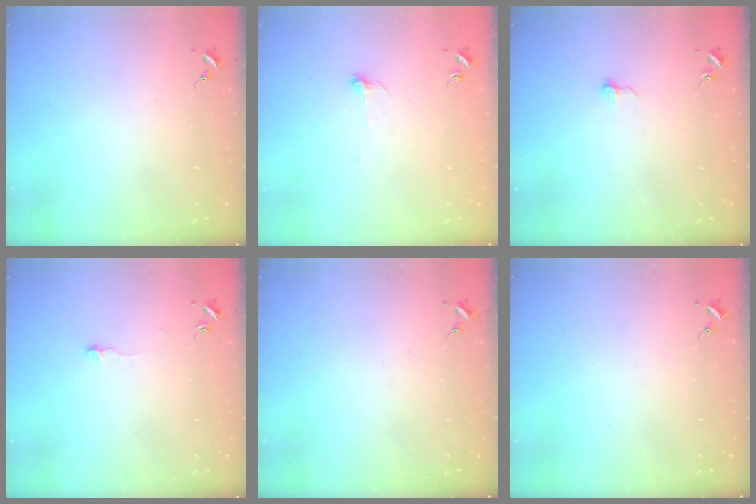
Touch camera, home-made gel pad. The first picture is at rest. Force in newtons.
{"total": 3.9, "press": 3.9, "slide": 0.3}
{"total": 5.3, "press": 5.3, "slide": 0.5}
{"total": 4.5, "press": 4.5, "slide": 0.4}
{"total": 0.0}
{"total": 0.0}